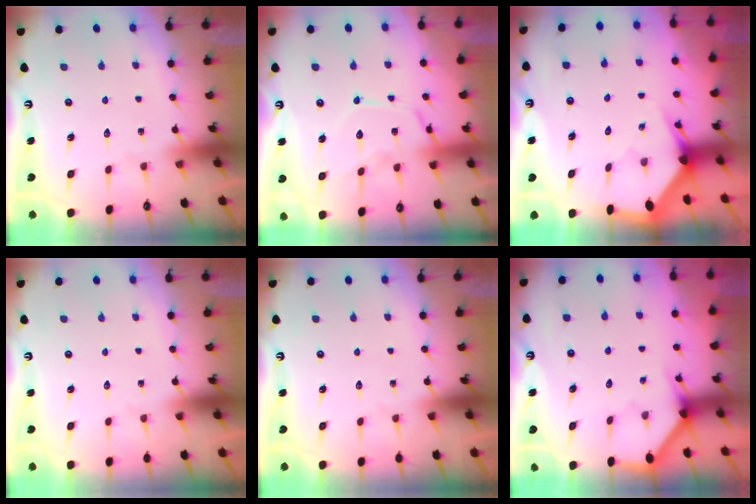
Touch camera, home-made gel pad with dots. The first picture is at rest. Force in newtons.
{"total": 12.9, "press": 12.8, "slide": 0.9}
{"total": 3.0, "press": 3.0, "slide": 0.2}
{"total": 0.0}
{"total": 0.0}
{"total": 3.3, "press": 3.3, "slide": 0.2}